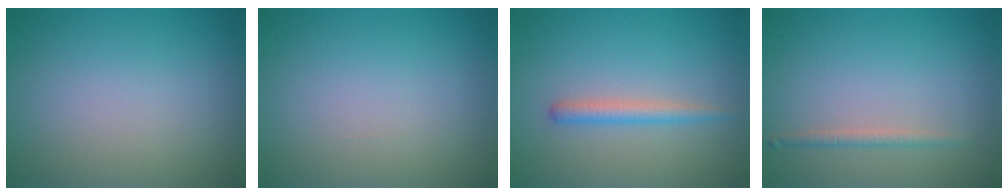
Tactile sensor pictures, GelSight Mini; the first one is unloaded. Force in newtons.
{"total": 0.0}
{"total": 1.9, "press": 1.8, "slide": 0.2}
{"total": 1.1, "press": 1.1, "slide": 0.0}